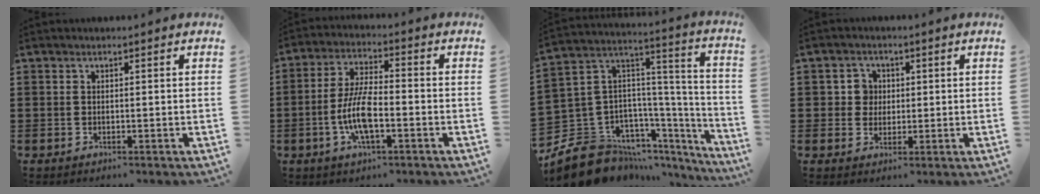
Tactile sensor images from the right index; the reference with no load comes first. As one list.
[{"total": 8.1, "force": [-2.2, 2.6, 7.3], "torque": [-0.163, -0.009, -0.048]}, {"total": 13.2, "force": [-9.6, 7.8, 4.5], "torque": [-0.122, 0.007, -0.172]}, {"total": 3.2, "force": [0.3, 3.0, 1.2], "torque": [-0.036, 0.009, 0.004]}]